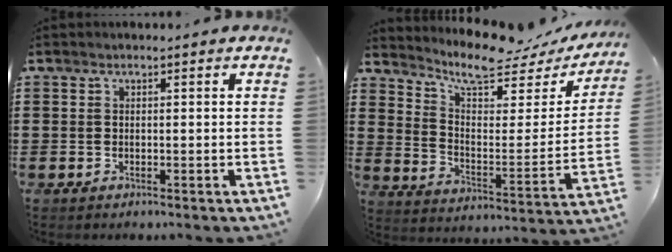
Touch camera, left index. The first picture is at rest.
{"total": 8.2, "force": [7.2, 1.6, 3.6], "torque": [-0.094, -0.047, 0.125]}